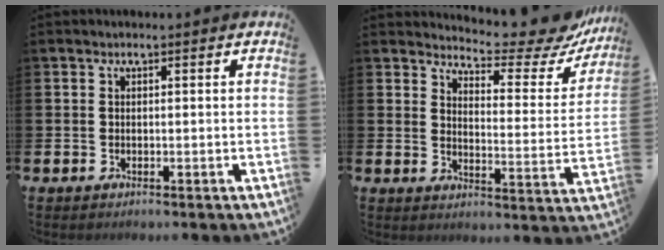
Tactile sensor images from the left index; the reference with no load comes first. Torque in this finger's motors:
{"motor_torque": [1.07, -1.07, 0.38, 0.02]}